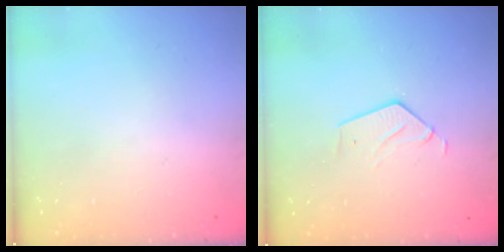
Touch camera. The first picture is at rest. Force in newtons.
{"total": 3.6, "press": 3.6, "slide": 0.3}